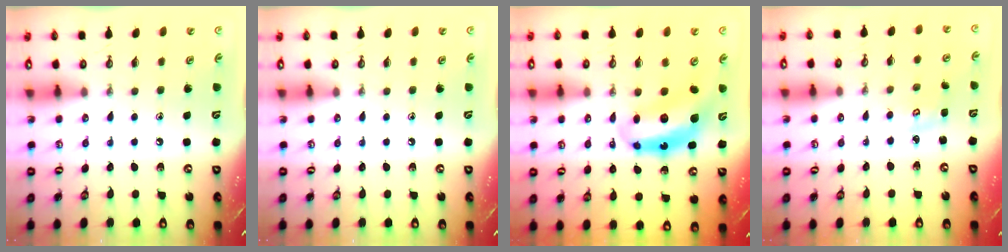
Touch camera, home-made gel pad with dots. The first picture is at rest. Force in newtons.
{"total": 0.0}
{"total": 7.4, "press": 7.4, "slide": 0.7}
{"total": 2.5, "press": 2.5, "slide": 0.3}